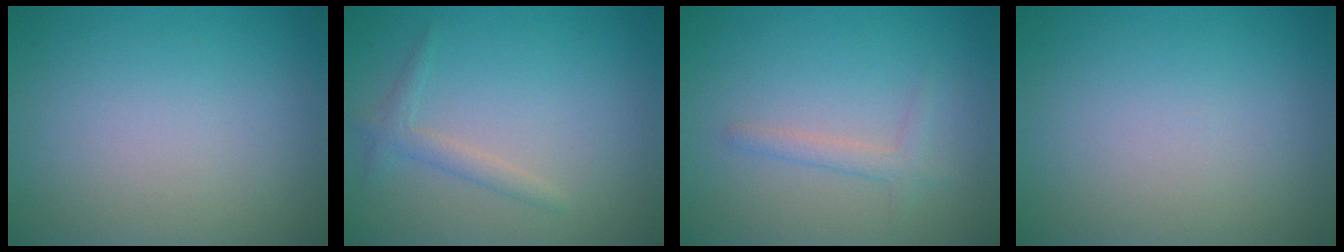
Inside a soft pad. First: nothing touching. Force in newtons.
{"total": 1.5, "press": 1.5, "slide": 0.0}
{"total": 1.5, "press": 1.5, "slide": 0.1}
{"total": 0.0}